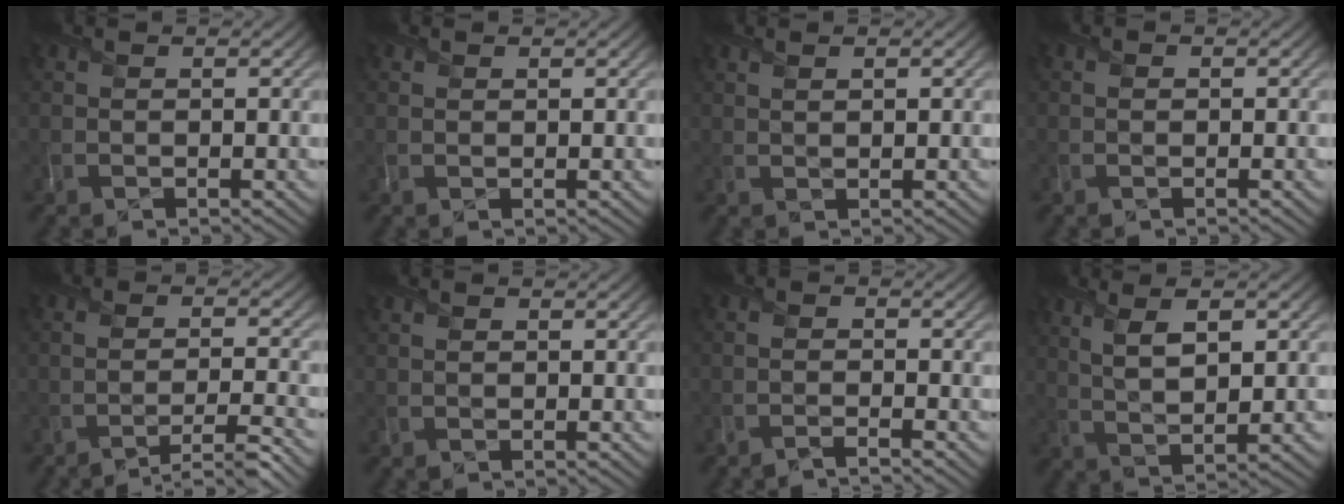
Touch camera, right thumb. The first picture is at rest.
{"total": 0.6, "force": [0.5, 0.2, 0.1], "torque": [-0.001, 0.002, 0.010]}
{"total": 1.1, "force": [0.7, 0.2, 0.8], "torque": [-0.017, 0.004, 0.016]}
{"total": 0.9, "force": [0.1, 0.7, 0.5], "torque": [-0.006, -0.002, 0.004]}
{"total": 5.3, "force": [-3.7, 0.9, 3.8], "torque": [-0.061, 0.006, -0.066]}
{"total": 0.6, "force": [0.2, 0.5, 0.3], "torque": [-0.002, 0.000, 0.006]}
{"total": 1.8, "force": [-1.6, 0.1, 0.9], "torque": [-0.012, 0.002, -0.041]}
{"total": 6.5, "force": [2.5, 2.0, 5.6], "torque": [-0.114, 0.005, 0.051]}